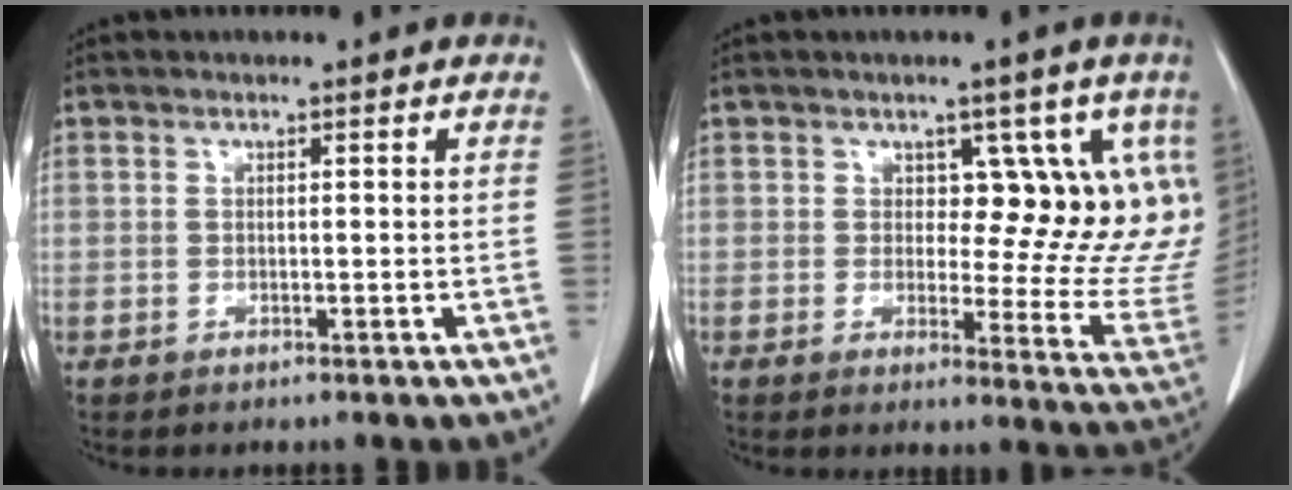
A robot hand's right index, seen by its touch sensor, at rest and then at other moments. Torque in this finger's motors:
{"motor_torque": [0.28, 0.30, 0.10, 0.00]}